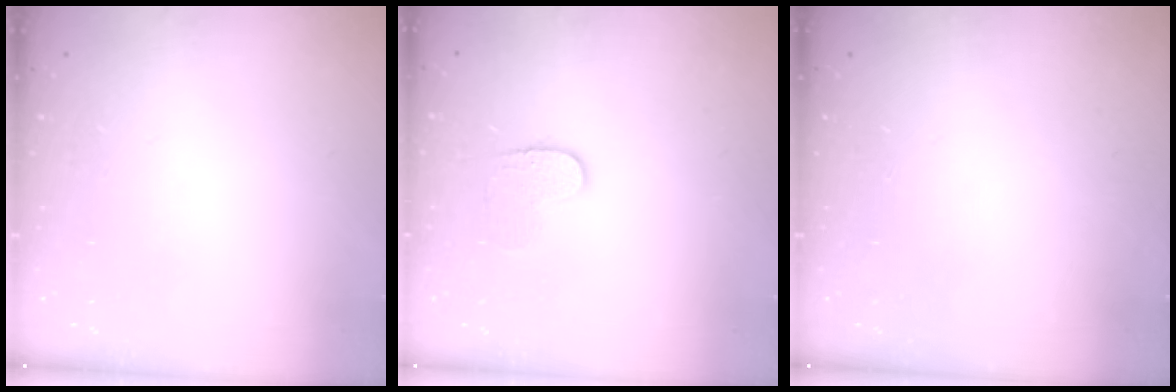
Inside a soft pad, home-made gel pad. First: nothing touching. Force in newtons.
{"total": 6.2, "press": 6.2, "slide": 0.3}
{"total": 0.0}